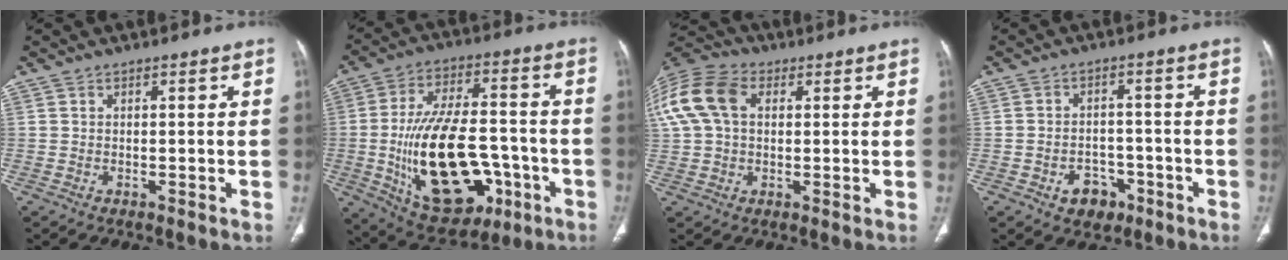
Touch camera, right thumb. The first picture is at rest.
{"total": 25.1, "force": [-6.0, 13.7, 20.2], "torque": [-0.326, 0.025, -0.069]}
{"total": 17.0, "force": [4.6, 11.7, 11.4], "torque": [-0.271, 0.041, 0.082]}
{"total": 6.2, "force": [-3.0, 4.6, 2.7], "torque": [-0.018, 0.029, -0.037]}